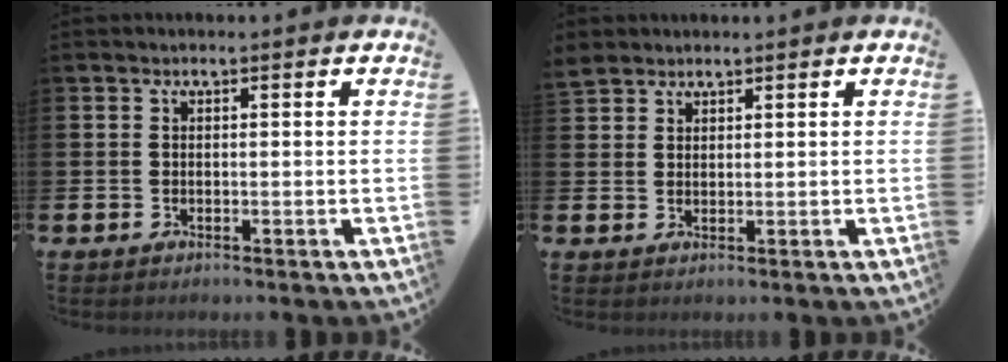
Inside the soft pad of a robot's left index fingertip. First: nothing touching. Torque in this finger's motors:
{"motor_torque": [0.90, -1.24, 0.94, 0.21]}